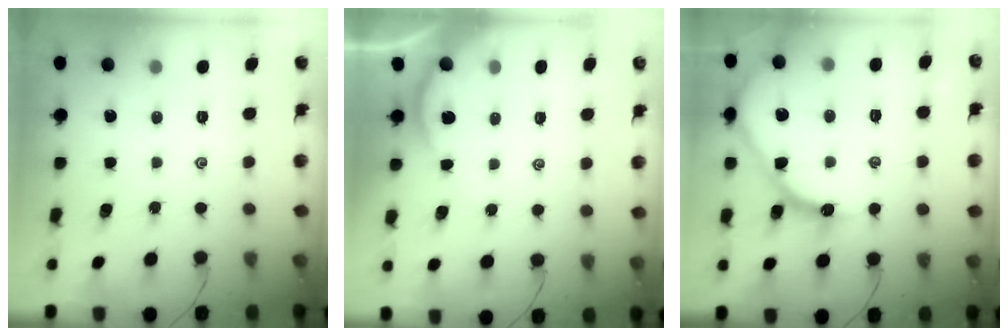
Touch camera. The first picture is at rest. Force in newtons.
{"total": 3.2, "press": 3.2, "slide": 0.4}
{"total": 11.9, "press": 11.8, "slide": 1.2}